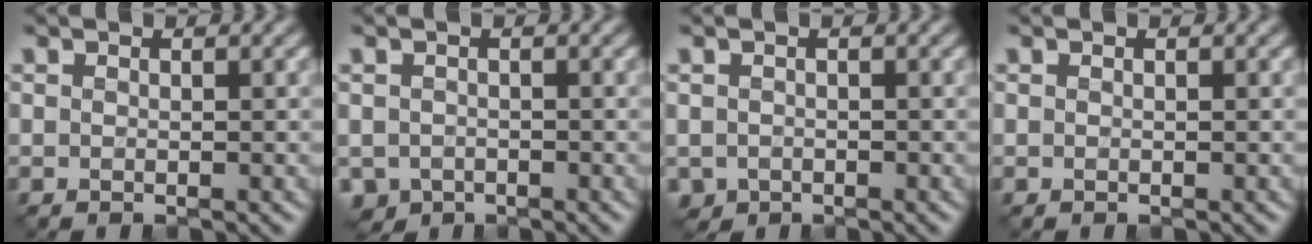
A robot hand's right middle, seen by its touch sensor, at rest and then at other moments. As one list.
[{"total": 2.0, "force": [-1.2, 1.5, 0.6], "torque": [-0.009, -0.010, -0.025]}, {"total": 1.3, "force": [-0.6, 1.1, 0.2], "torque": [-0.003, -0.009, -0.014]}, {"total": 0.0}]